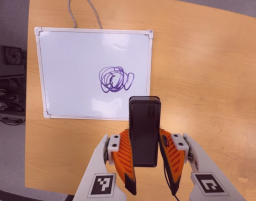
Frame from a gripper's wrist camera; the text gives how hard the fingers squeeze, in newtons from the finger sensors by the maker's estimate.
{"total": 5.2, "left": 3.5, "right": 6.9}